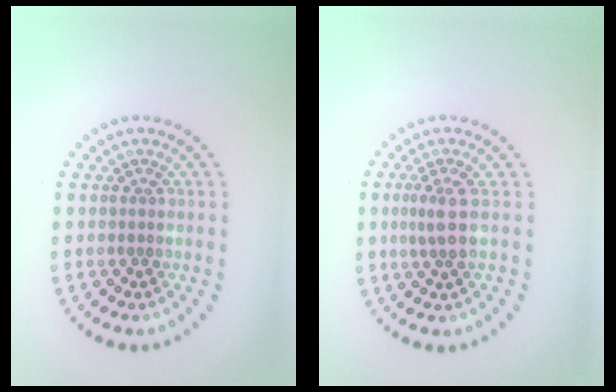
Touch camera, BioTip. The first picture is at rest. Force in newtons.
{"total": 1.9, "press": 1.6, "slide": 1.1}